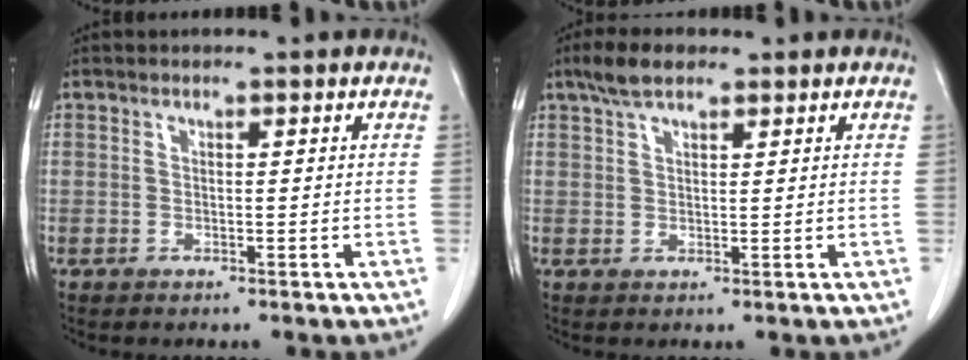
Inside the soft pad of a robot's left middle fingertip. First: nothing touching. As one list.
[{"total": 4.0, "force": [2.9, 1.4, 2.4], "torque": [-0.055, 0.012, 0.055]}]